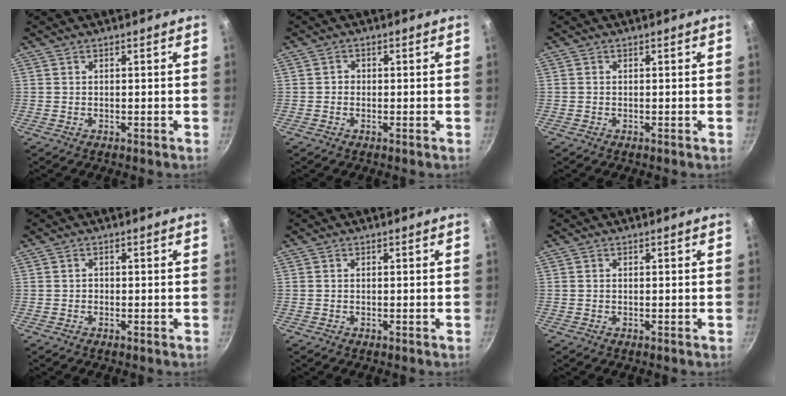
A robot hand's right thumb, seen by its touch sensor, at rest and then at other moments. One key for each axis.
{"total": 1.2, "fx": -0.2, "fy": 1.1, "fz": 0.4, "tx": -0.004, "ty": 0.004, "tz": -0.005}
{"total": 0.0}
{"total": 0.7, "fx": -0.2, "fy": 0.6, "fz": 0.3, "tx": -0.004, "ty": 0.003, "tz": -0.004}
{"total": 0.0}
{"total": 0.0}